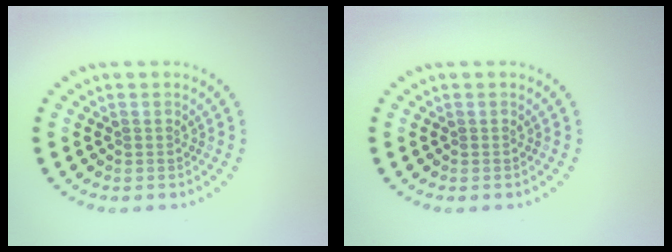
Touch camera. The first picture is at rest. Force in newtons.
{"total": 0.0}